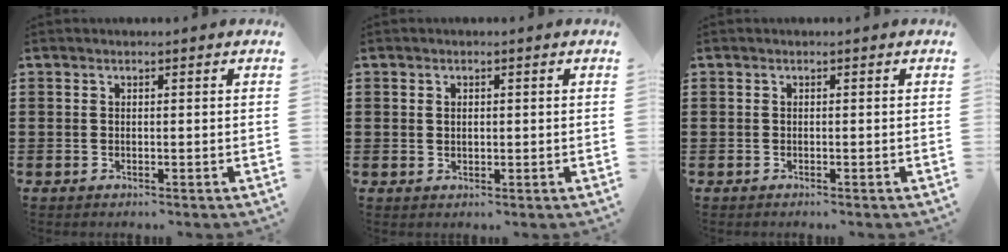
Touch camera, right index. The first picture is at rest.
{"total": 0.9, "force": [0.3, 0.6, 0.6], "torque": [-0.015, 0.004, 0.005]}
{"total": 0.0}